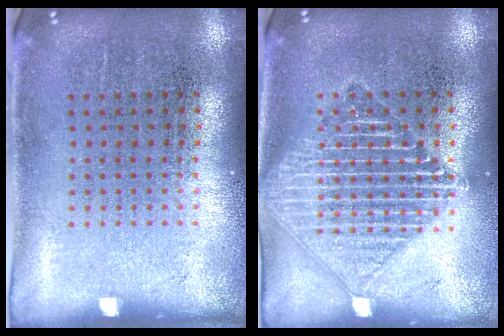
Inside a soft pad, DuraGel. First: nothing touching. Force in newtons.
{"total": 2.1, "press": 2.1, "slide": 0.3}